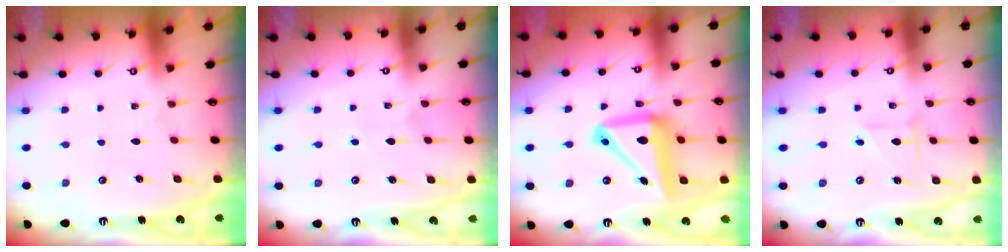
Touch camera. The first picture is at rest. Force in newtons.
{"total": 4.9, "press": 4.9, "slide": 0.5}
{"total": 15.5, "press": 15.3, "slide": 2.2}
{"total": 2.7, "press": 2.5, "slide": 1.0}